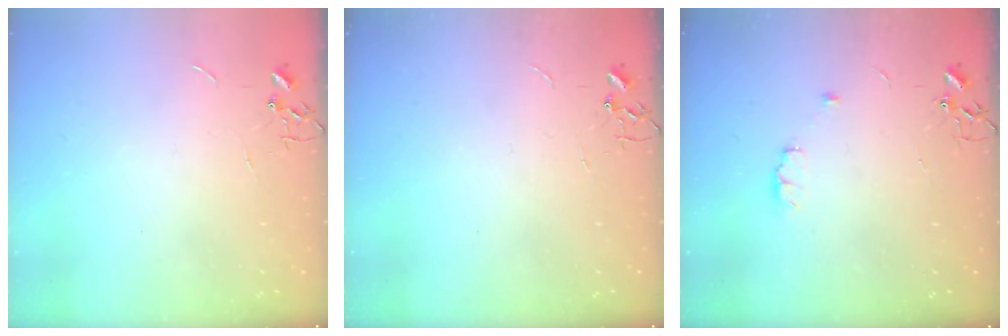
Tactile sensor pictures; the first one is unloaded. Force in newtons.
{"total": 0.0}
{"total": 6.0, "press": 6.0, "slide": 0.9}